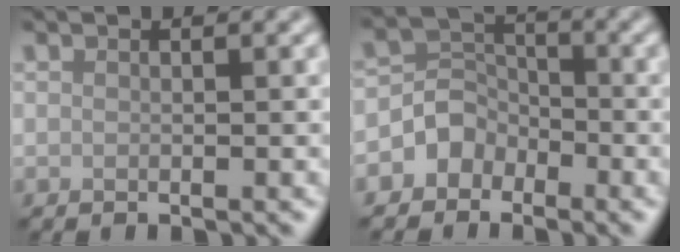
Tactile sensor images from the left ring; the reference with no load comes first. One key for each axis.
{"total": 2.8, "fx": -1.6, "fy": 2.3, "fz": 0.5, "tx": 0.002, "ty": 0.010, "tz": -0.035}